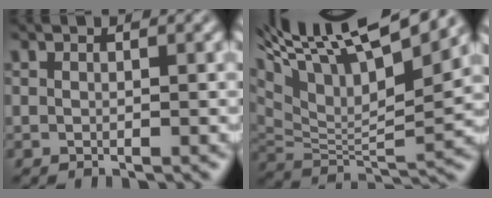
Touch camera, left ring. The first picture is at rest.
{"total": 14.2, "force": [8.7, 4.8, 10.2], "torque": [-0.199, 0.053, 0.150]}